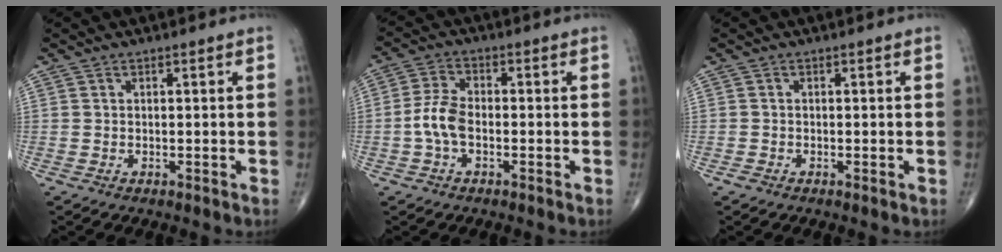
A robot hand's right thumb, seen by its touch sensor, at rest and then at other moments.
{"total": 5.7, "force": [-1.4, 3.1, 4.6], "torque": [-0.100, 0.019, -0.032]}
{"total": 1.0, "force": [-0.5, 0.4, 0.7], "torque": [-0.014, -0.002, -0.012]}